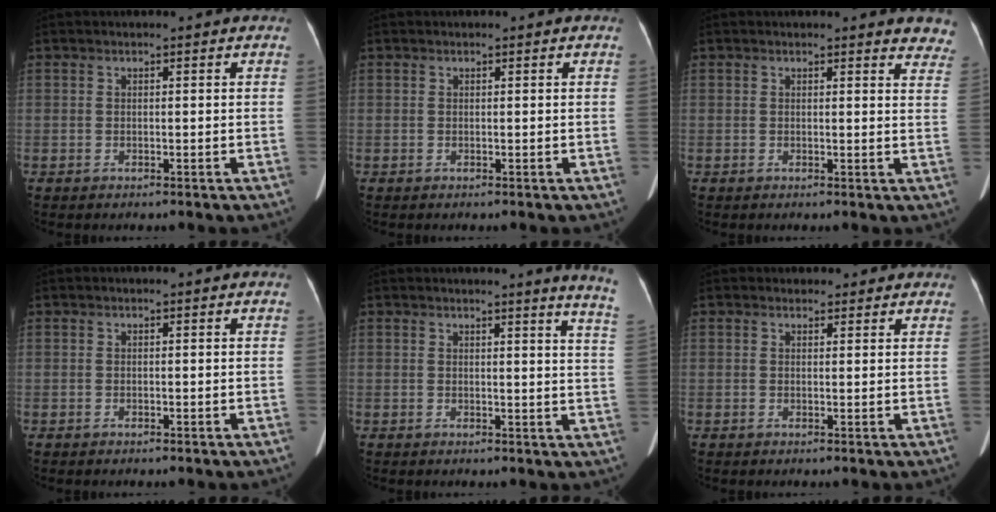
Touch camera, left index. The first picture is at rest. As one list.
[{"total": 0.0}, {"total": 10.4, "force": [9.7, 2.5, 2.8], "torque": [0.012, -0.033, 0.077]}, {"total": 0.0}, {"total": 7.9, "force": [7.2, -1.5, 3.0], "torque": [-0.025, -0.092, 0.046]}, {"total": 3.7, "force": [3.2, 1.9, 0.4], "torque": [0.009, -0.008, 0.027]}]